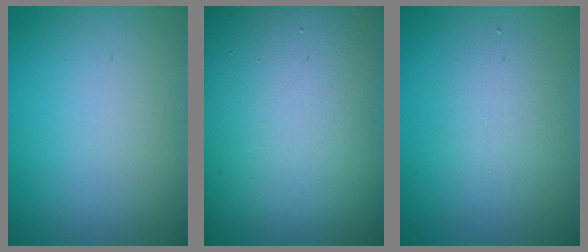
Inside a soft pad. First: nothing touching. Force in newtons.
{"total": 20.4, "press": 20.3, "slide": 1.5}
{"total": 1.9, "press": 1.9, "slide": 0.0}